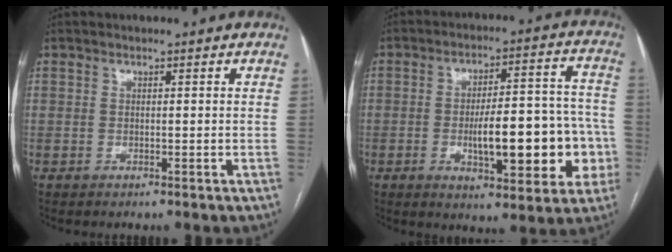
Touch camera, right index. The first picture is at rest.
{"total": 16.0, "force": [-3.8, 5.1, 14.7], "torque": [-0.197, 0.032, -0.043]}